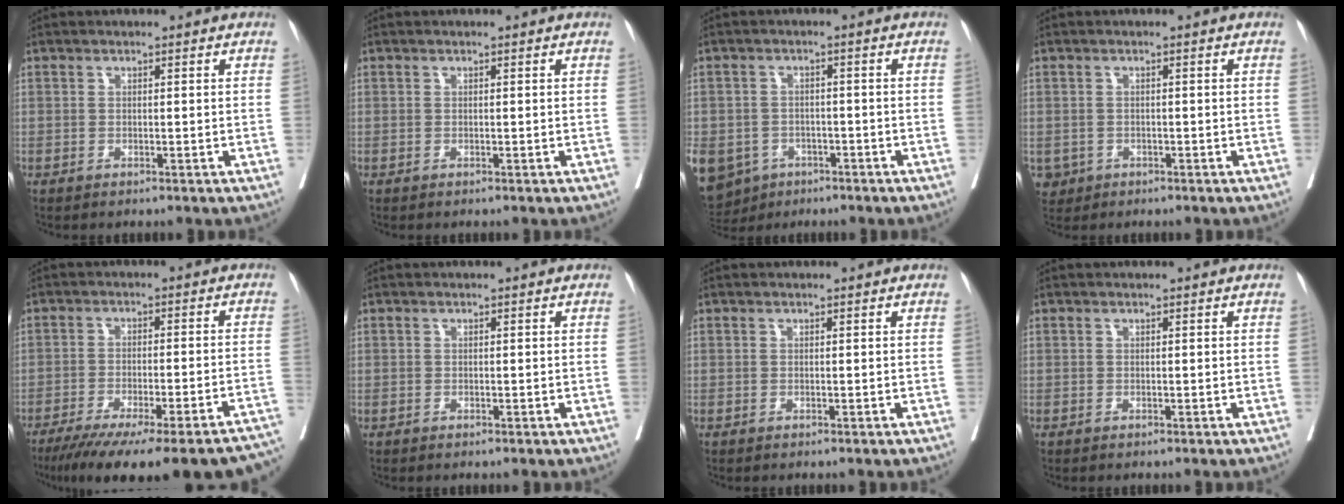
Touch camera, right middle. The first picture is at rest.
{"total": 0.0}
{"total": 13.5, "force": [-7.0, 10.6, 4.7], "torque": [-0.137, -0.004, -0.094]}
{"total": 1.1, "force": [-0.3, 1.1, 0.2], "torque": [-0.002, 0.005, 0.001]}
{"total": 26.8, "force": [-22.4, 3.3, 14.4], "torque": [-0.158, -0.033, -0.291]}
{"total": 0.0}
{"total": 0.0}
{"total": 0.0}